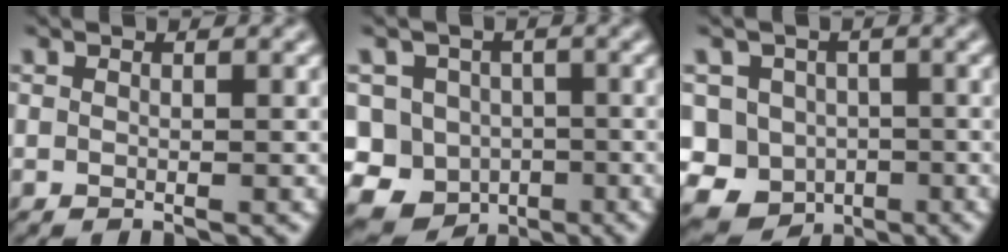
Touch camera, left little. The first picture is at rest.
{"total": 12.3, "force": [-4.3, 10.8, 3.9], "torque": [-0.086, -0.006, -0.096]}
{"total": 10.5, "force": [-3.0, 9.5, 3.4], "torque": [-0.070, 0.001, -0.079]}